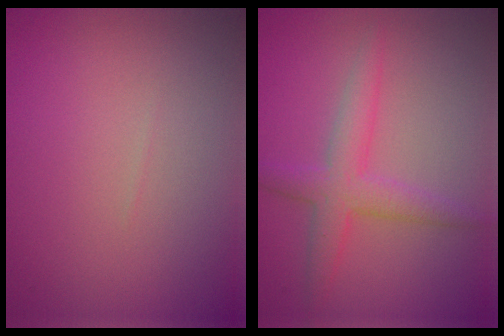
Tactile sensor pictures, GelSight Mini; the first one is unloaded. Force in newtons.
{"total": 3.2, "press": 3.2, "slide": 0.1}